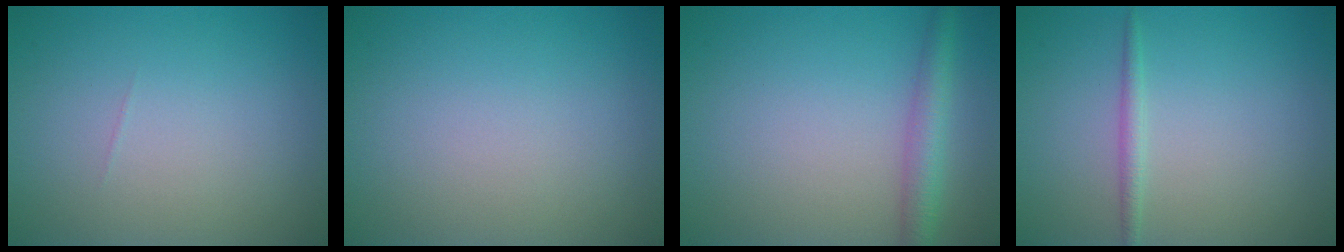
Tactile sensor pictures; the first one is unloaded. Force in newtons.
{"total": 0.0}
{"total": 3.0, "press": 3.0, "slide": 0.1}
{"total": 1.2, "press": 1.2, "slide": 0.0}